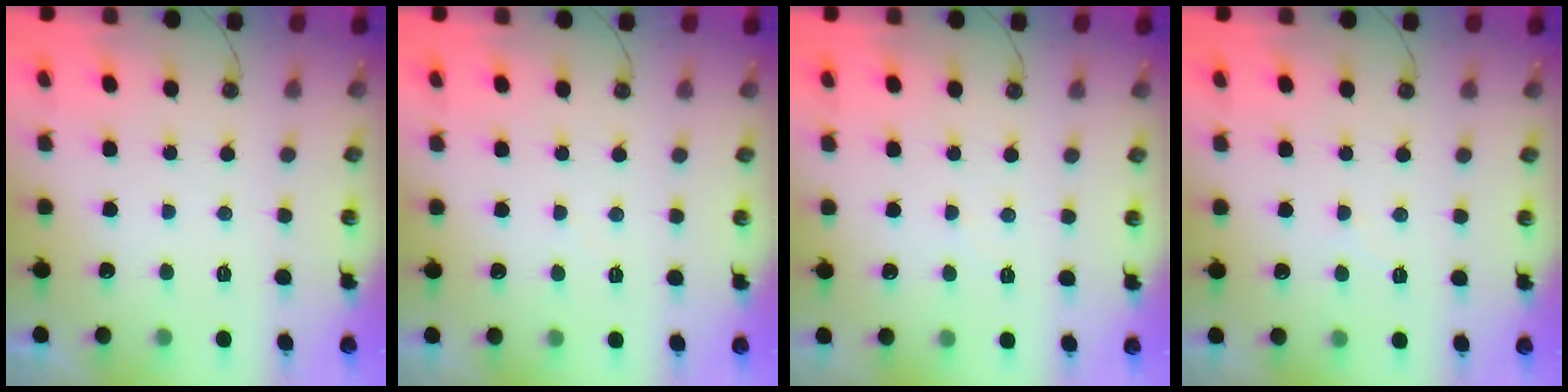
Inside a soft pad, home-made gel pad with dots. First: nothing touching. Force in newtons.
{"total": 3.3, "press": 3.2, "slide": 0.5}
{"total": 3.2, "press": 3.1, "slide": 0.5}
{"total": 5.5, "press": 5.4, "slide": 0.8}